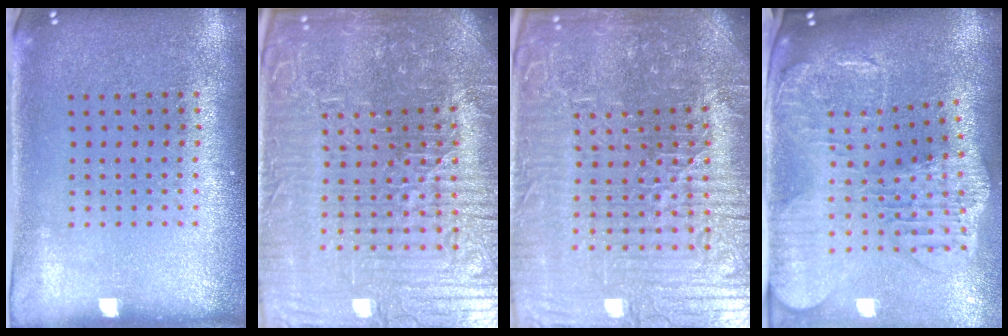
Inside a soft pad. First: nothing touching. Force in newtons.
{"total": 7.4, "press": 6.7, "slide": 3.1}
{"total": 7.4, "press": 6.7, "slide": 3.1}
{"total": 3.0, "press": 2.5, "slide": 1.6}